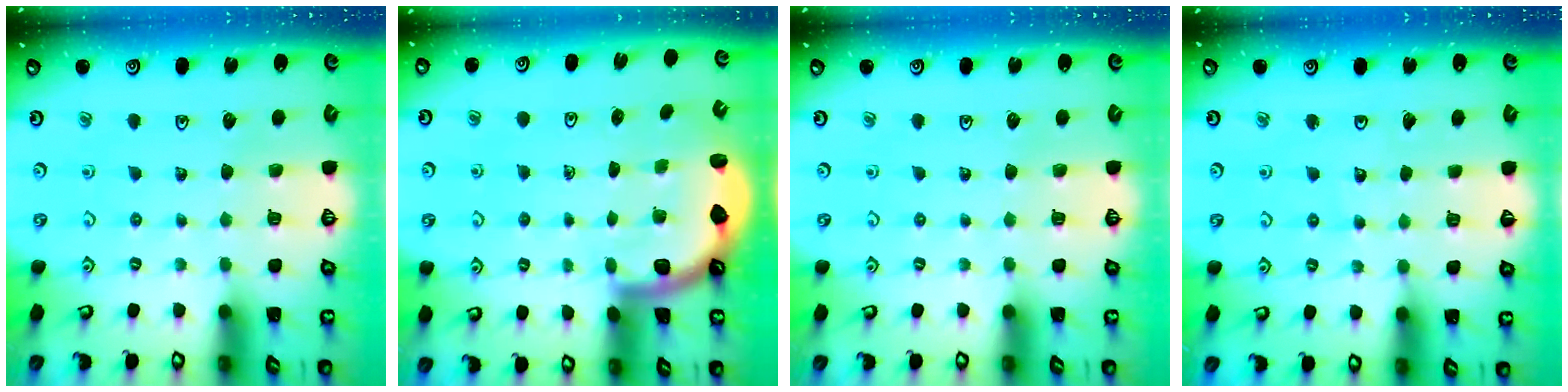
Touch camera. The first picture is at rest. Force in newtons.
{"total": 1.8, "press": 1.8, "slide": 0.1}
{"total": 0.0}
{"total": 3.3, "press": 3.3, "slide": 0.3}